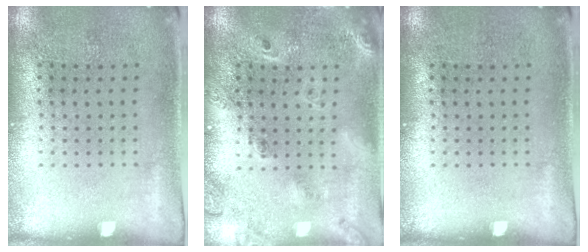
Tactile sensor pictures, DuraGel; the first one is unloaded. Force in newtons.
{"total": 2.0, "press": 1.7, "slide": 1.0}
{"total": 0.0}